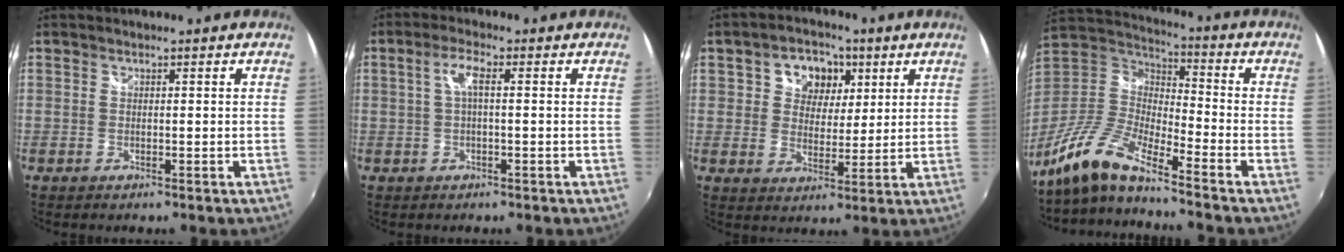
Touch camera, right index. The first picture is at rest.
{"total": 3.3, "force": [0.3, 0.6, 3.3], "torque": [-0.065, 0.008, 0.005]}
{"total": 8.9, "force": [3.2, 7.1, 4.3], "torque": [-0.081, 0.017, 0.052]}
{"total": 13.2, "force": [-10.6, 2.3, 7.6], "torque": [-0.166, -0.002, -0.220]}